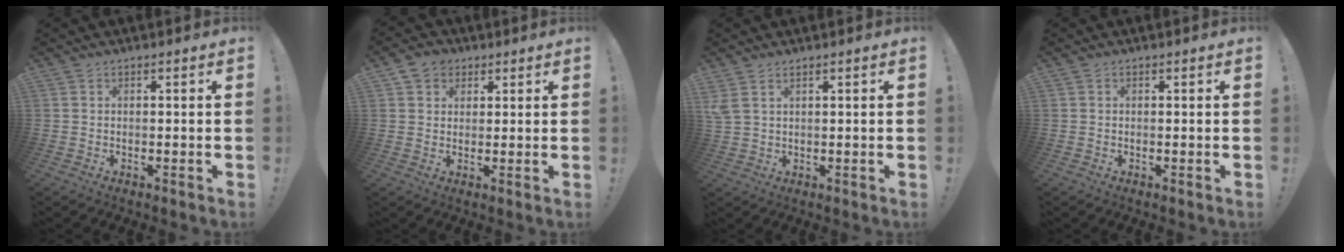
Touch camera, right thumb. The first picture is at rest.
{"total": 5.1, "force": [2.6, 4.1, 1.6], "torque": [-0.028, -0.002, 0.050]}
{"total": 3.2, "force": [1.8, 1.4, 2.2], "torque": [-0.046, -0.004, 0.036]}
{"total": 0.0}